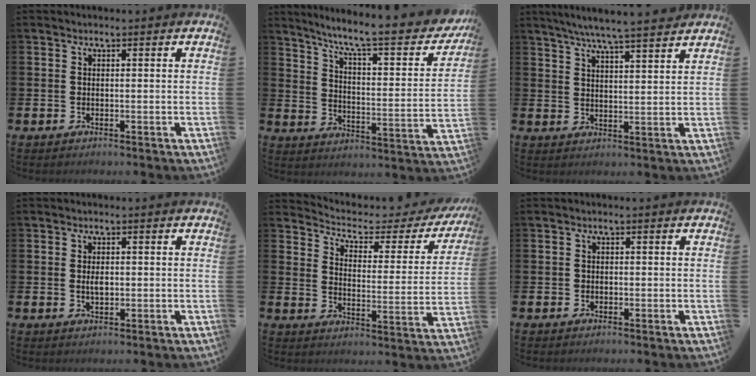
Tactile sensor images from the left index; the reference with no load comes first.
{"total": 8.8, "force": [7.0, 1.4, 5.1], "torque": [-0.112, -0.050, 0.107]}
{"total": 6.5, "force": [6.1, -0.2, 2.3], "torque": [-0.059, -0.030, 0.106]}
{"total": 1.8, "force": [0.2, 1.0, 1.5], "torque": [-0.019, 0.002, -0.001]}
{"total": 4.3, "force": [3.6, 1.8, 1.4], "torque": [-0.055, -0.028, 0.053]}
{"total": 0.7, "force": [-0.1, 0.7, 0.2], "torque": [-0.002, 0.004, -0.004]}